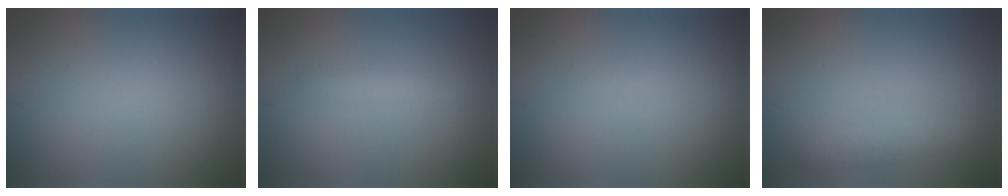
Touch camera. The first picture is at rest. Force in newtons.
{"total": 1.1, "press": 1.1, "slide": 0.1}
{"total": 0.0}
{"total": 1.7, "press": 1.7, "slide": 0.0}